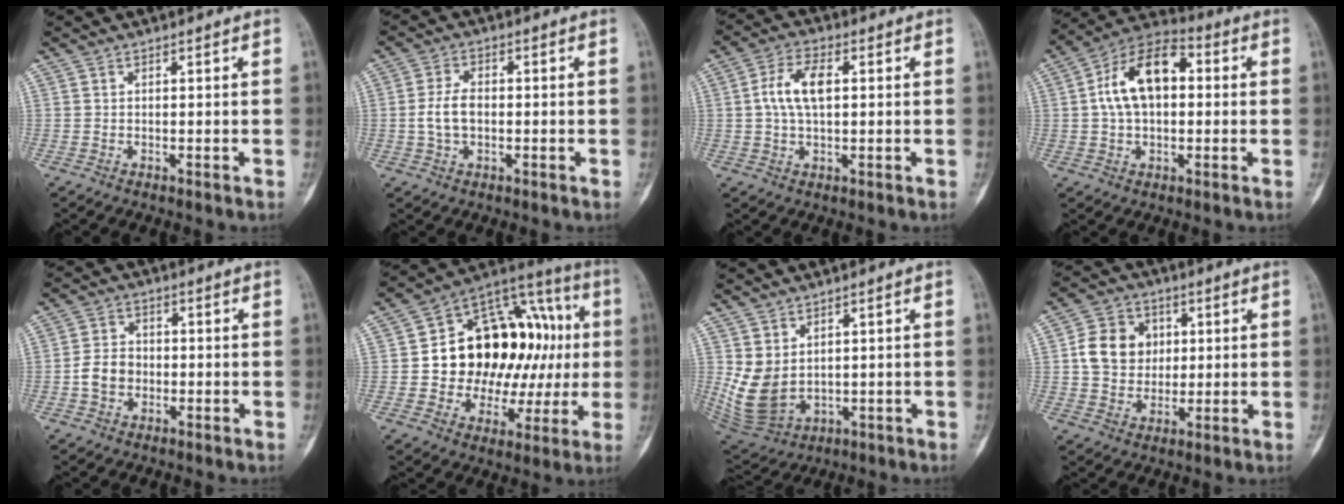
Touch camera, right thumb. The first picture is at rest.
{"total": 5.1, "force": [-0.5, 3.1, 4.0], "torque": [-0.077, 0.008, -0.013]}
{"total": 7.6, "force": [1.0, 3.9, 6.4], "torque": [-0.128, 0.011, 0.016]}
{"total": 13.6, "force": [1.6, 8.2, 10.7], "torque": [-0.177, 0.033, 0.018]}
{"total": 5.5, "force": [-1.2, 4.4, 3.1], "torque": [-0.047, 0.016, -0.028]}
{"total": 26.3, "force": [1.7, 17.6, 19.5], "torque": [-0.225, 0.044, 0.037]}
{"total": 8.6, "force": [1.4, 6.3, 5.7], "torque": [-0.100, -0.015, 0.053]}
{"total": 10.6, "force": [1.7, 9.0, 5.3], "torque": [-0.058, 0.000, 0.028]}